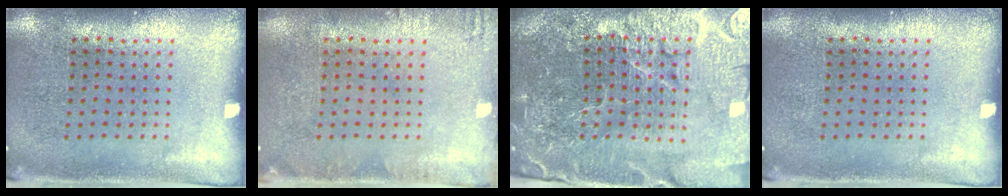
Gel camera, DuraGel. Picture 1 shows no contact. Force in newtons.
{"total": 1.1, "press": 1.1, "slide": 0.2}
{"total": 6.1, "press": 5.4, "slide": 2.8}
{"total": 0.0}